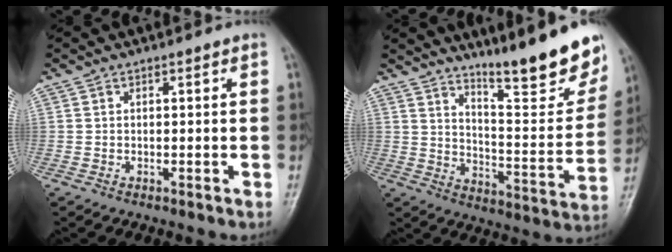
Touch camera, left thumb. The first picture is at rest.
{"total": 18.5, "force": [14.1, 2.6, 11.6], "torque": [-0.137, -0.107, 0.216]}